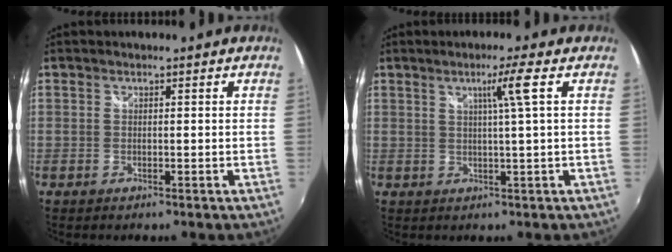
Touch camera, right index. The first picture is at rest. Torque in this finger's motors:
{"motor_torque": [0.55, 0.19, 0.21, 0.06]}